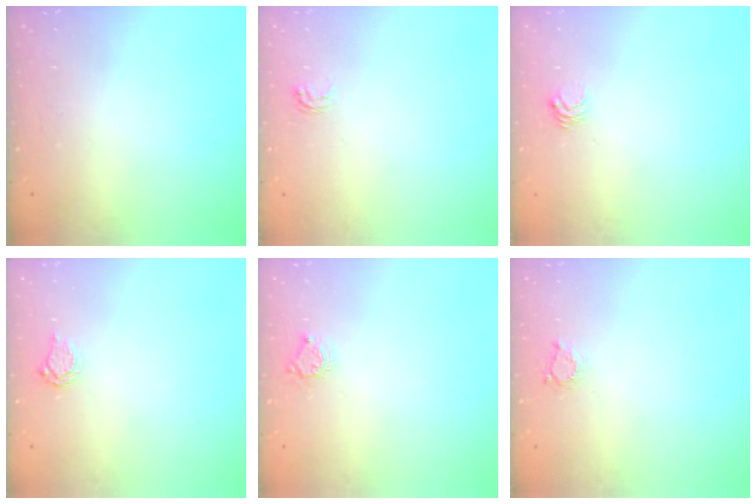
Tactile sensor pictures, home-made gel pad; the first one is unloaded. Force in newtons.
{"total": 2.1, "press": 2.1, "slide": 0.2}
{"total": 3.0, "press": 3.0, "slide": 0.4}
{"total": 3.8, "press": 3.8, "slide": 0.5}
{"total": 4.1, "press": 4.1, "slide": 0.3}
{"total": 2.5, "press": 2.5, "slide": 0.4}